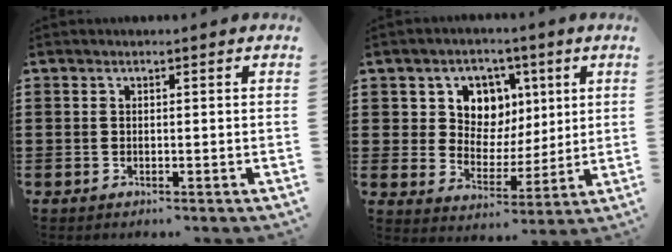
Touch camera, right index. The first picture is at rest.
{"total": 7.5, "force": [3.3, 6.4, 2.1], "torque": [-0.066, -0.003, 0.058]}